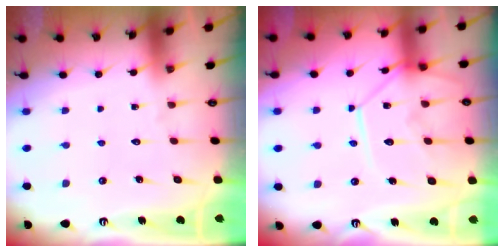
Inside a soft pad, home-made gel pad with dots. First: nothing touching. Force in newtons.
{"total": 13.2, "press": 13.1, "slide": 1.6}